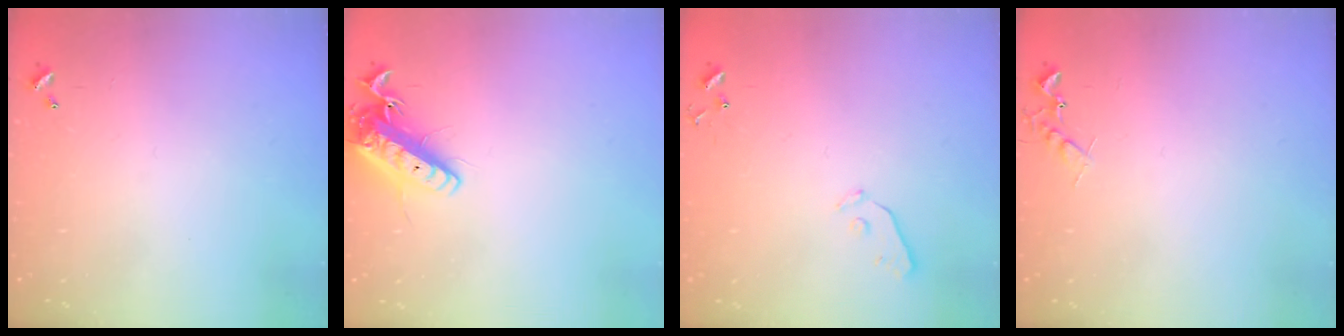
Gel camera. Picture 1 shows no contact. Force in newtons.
{"total": 13.9, "press": 13.7, "slide": 2.5}
{"total": 4.0, "press": 4.0, "slide": 0.5}
{"total": 6.6, "press": 6.5, "slide": 0.7}